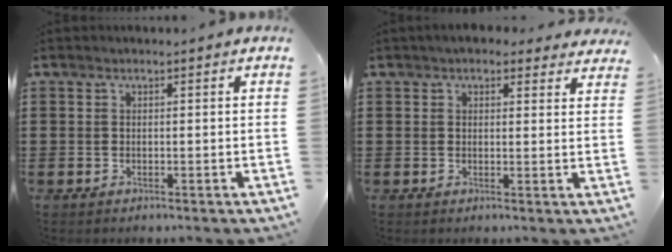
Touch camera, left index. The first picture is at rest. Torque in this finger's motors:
{"motor_torque": [2.14, 0.00, 0.23, 0.05]}